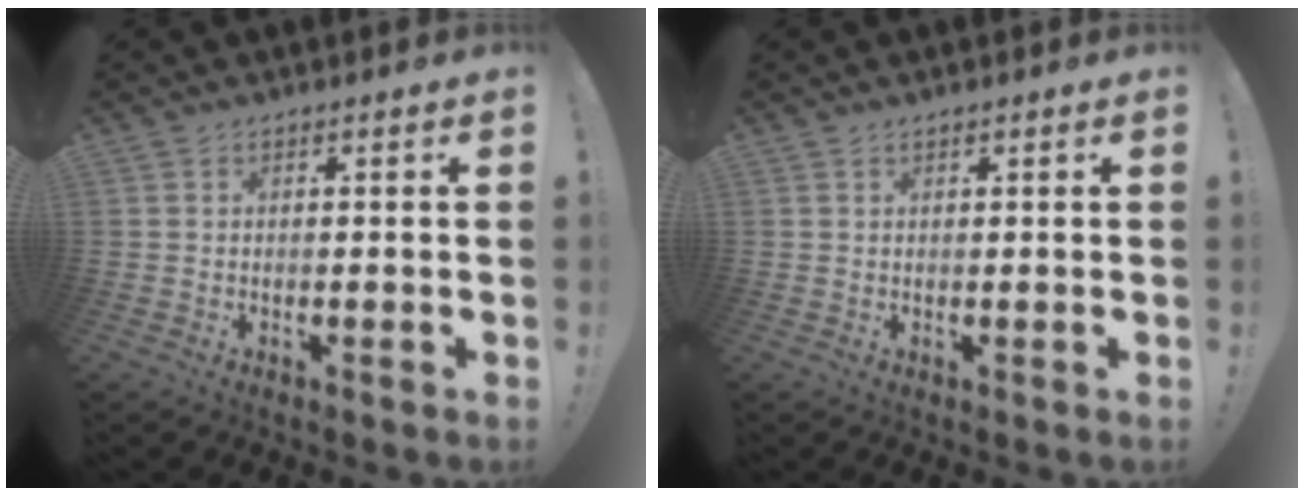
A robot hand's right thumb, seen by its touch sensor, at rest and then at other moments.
{"total": 0.6, "force": [0.6, 0.2, 0.2], "torque": [0.002, -0.002, 0.009]}